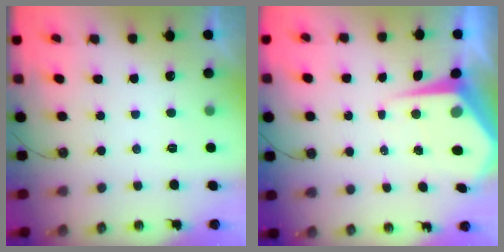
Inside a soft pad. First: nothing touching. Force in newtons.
{"total": 8.0, "press": 8.0, "slide": 0.7}